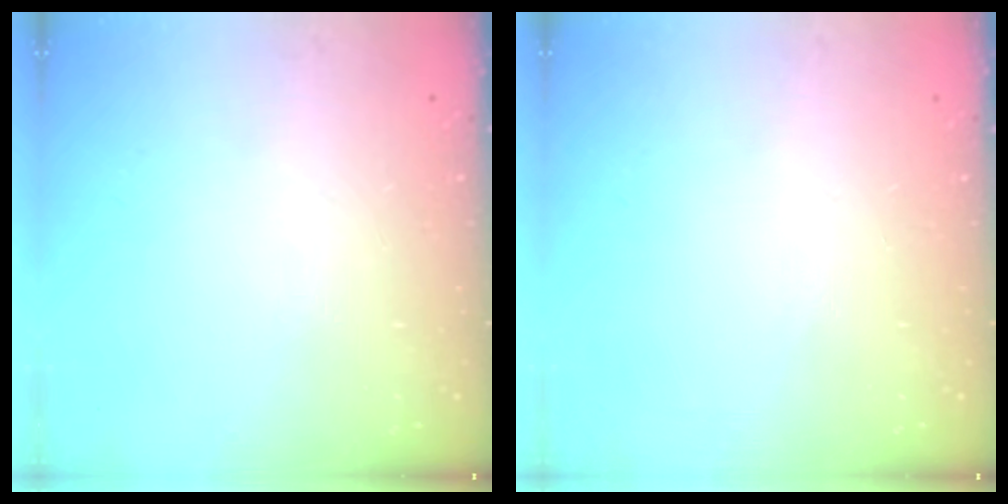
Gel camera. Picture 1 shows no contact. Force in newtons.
{"total": 0.0}